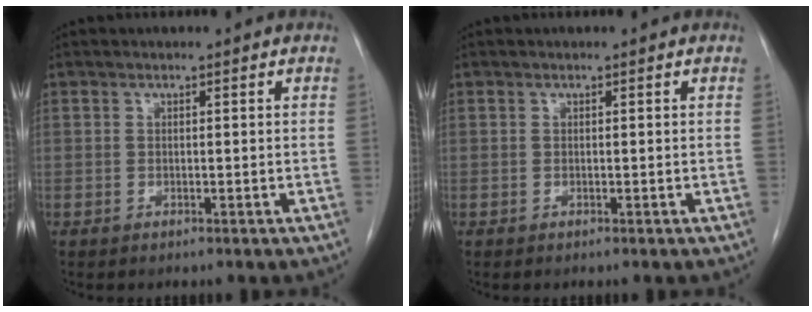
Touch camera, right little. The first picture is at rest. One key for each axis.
{"total": 0.0}